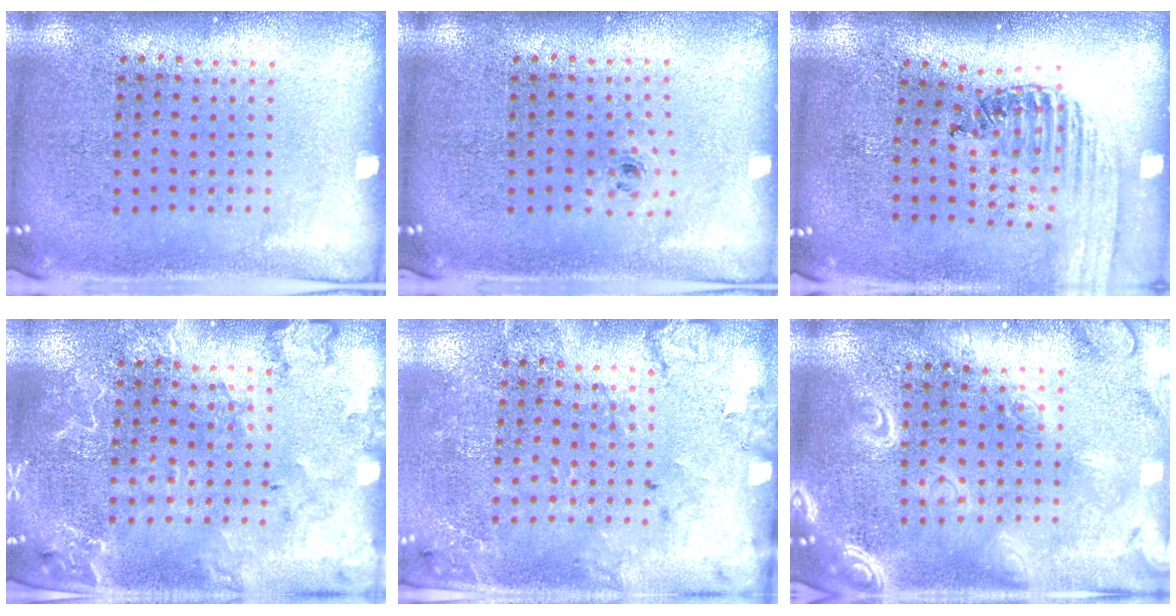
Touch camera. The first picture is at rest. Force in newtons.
{"total": 0.5, "press": 0.3, "slide": 0.4}
{"total": 1.4, "press": 1.4, "slide": 0.1}
{"total": 2.2, "press": 2.1, "slide": 0.5}
{"total": 1.8, "press": 1.5, "slide": 1.0}
{"total": 3.8, "press": 3.8, "slide": 0.5}